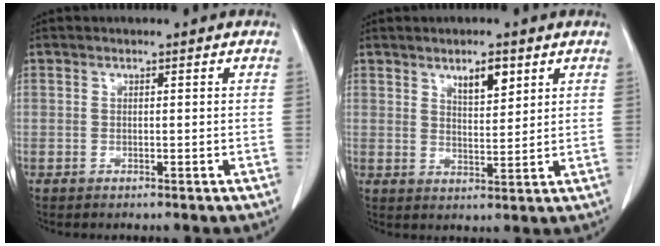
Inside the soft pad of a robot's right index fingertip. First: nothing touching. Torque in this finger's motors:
{"motor_torque": [0.43, 0.42, 0.08, 0.02]}